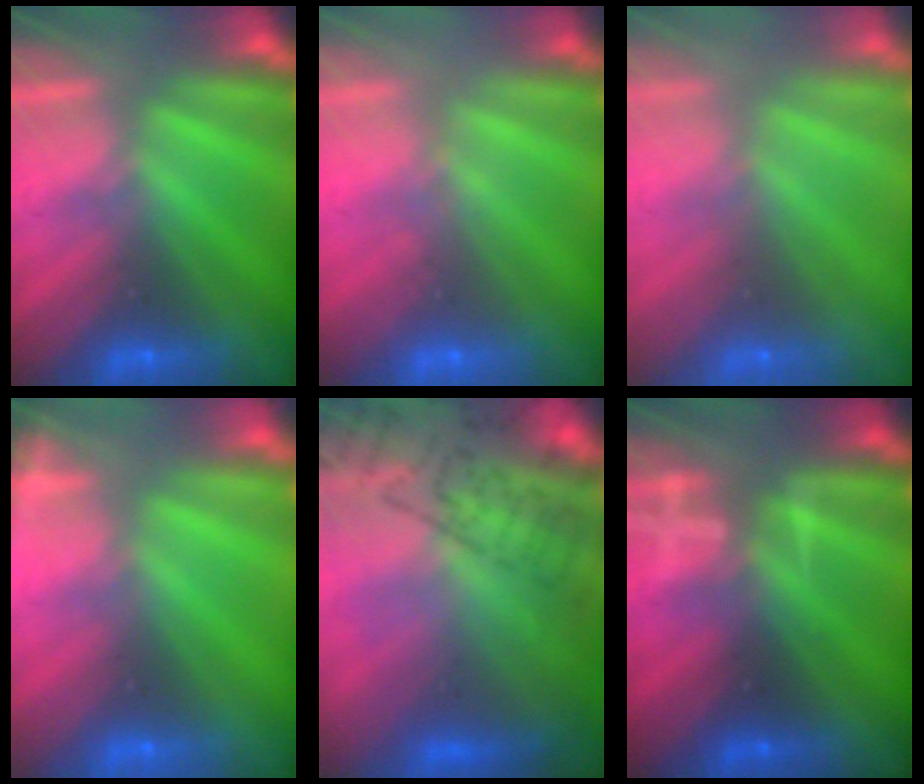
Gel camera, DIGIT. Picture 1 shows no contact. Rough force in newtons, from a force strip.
{"total": 1.7}
{"total": 7.7}
{"total": 1.1}
{"total": 7.4}
{"total": 3.2}